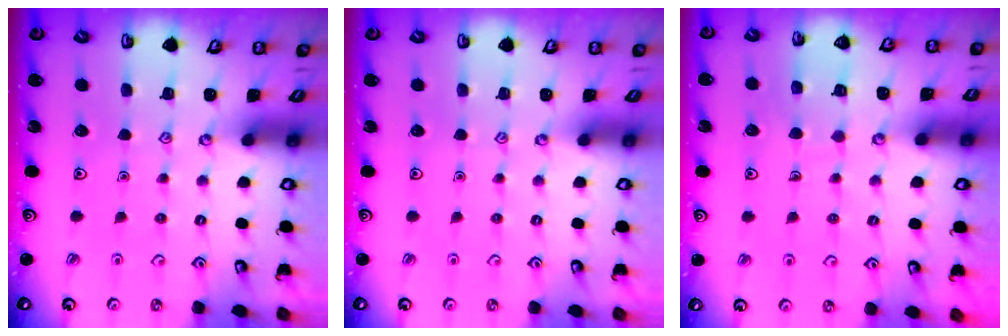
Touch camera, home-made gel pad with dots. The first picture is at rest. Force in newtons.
{"total": 0.0}
{"total": 6.7, "press": 6.6, "slide": 0.5}